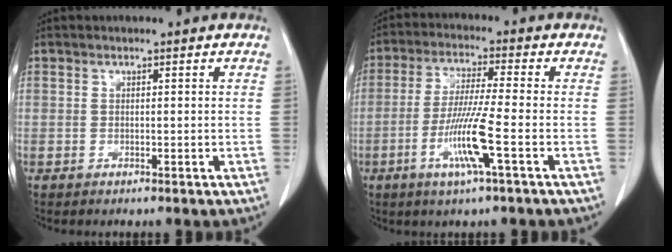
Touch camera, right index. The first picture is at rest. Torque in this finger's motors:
{"motor_torque": [1.47, -0.67, 0.73, 0.18]}